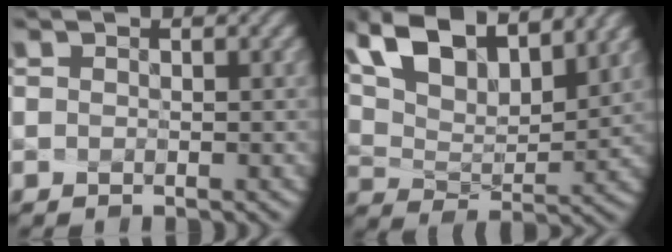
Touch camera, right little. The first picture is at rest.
{"total": 9.7, "force": [7.4, 3.1, 5.4], "torque": [-0.124, 0.006, 0.128]}